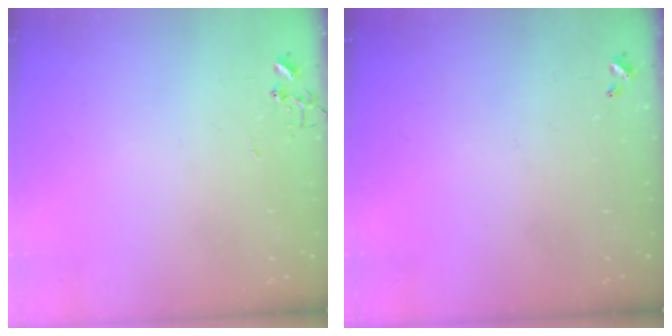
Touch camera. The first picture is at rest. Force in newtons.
{"total": 0.0}